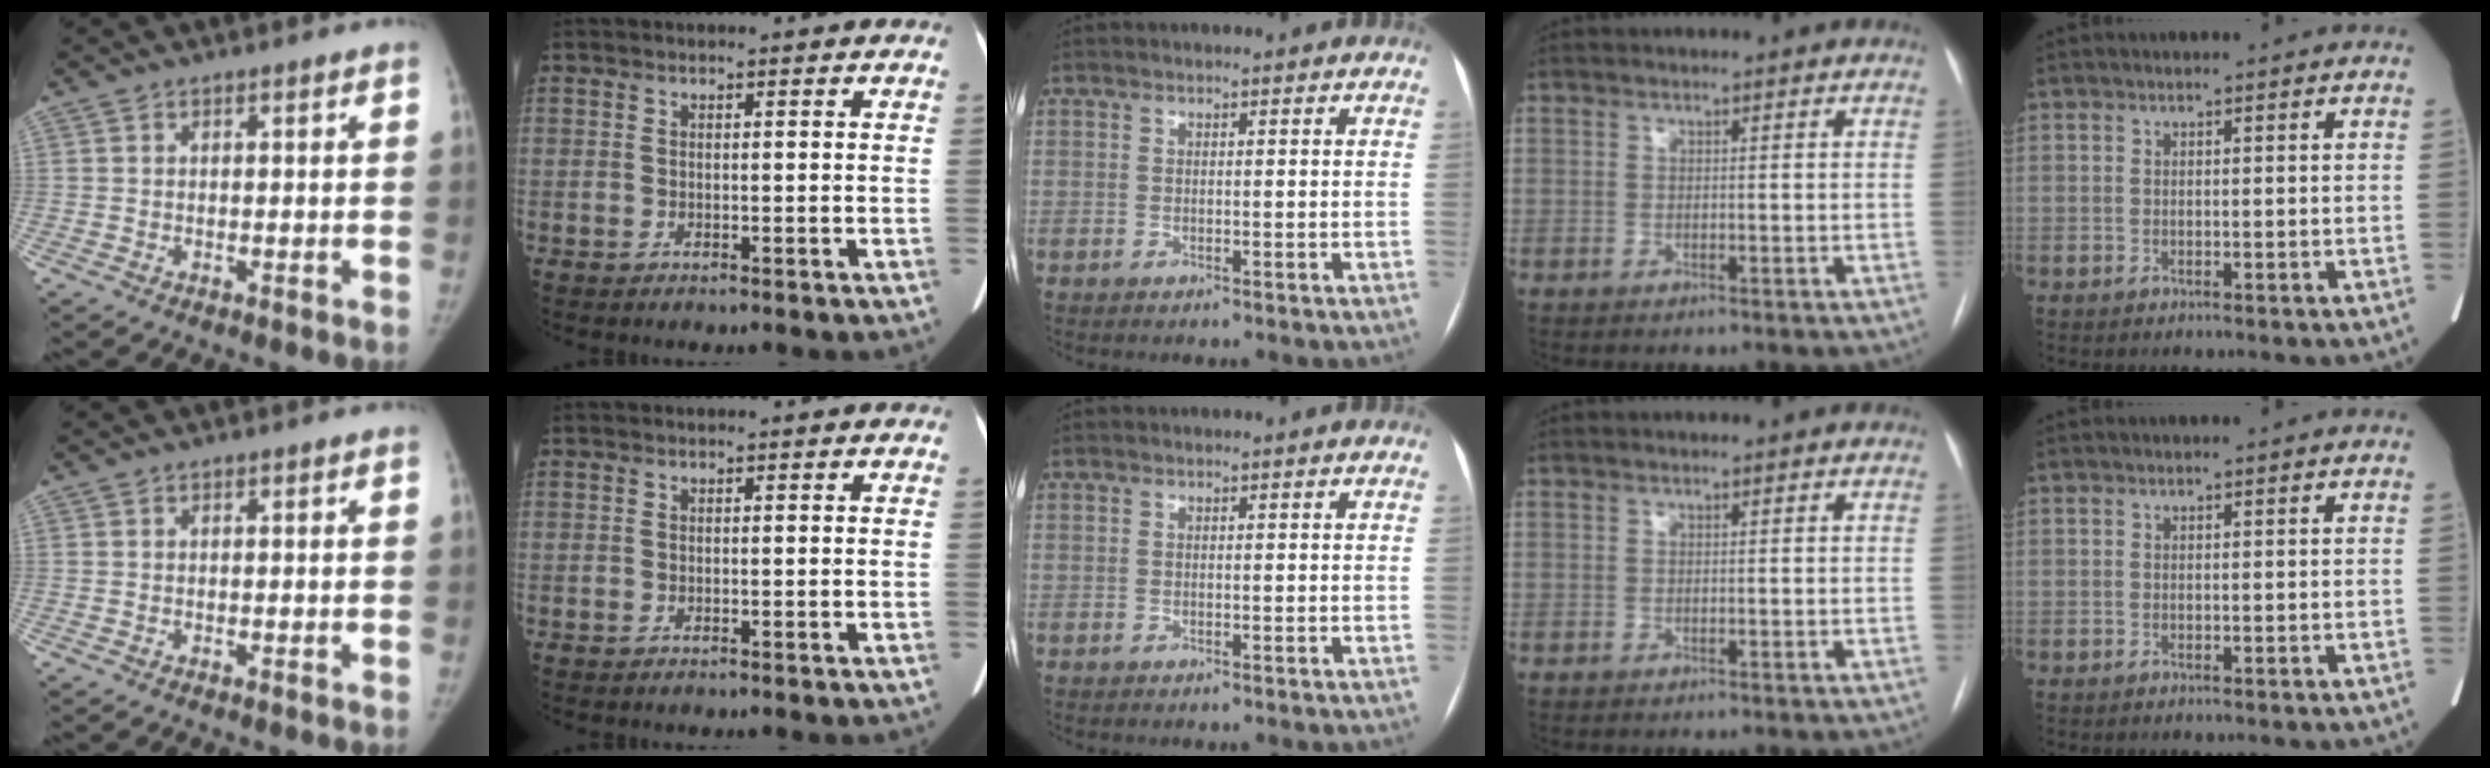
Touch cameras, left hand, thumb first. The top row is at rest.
{}